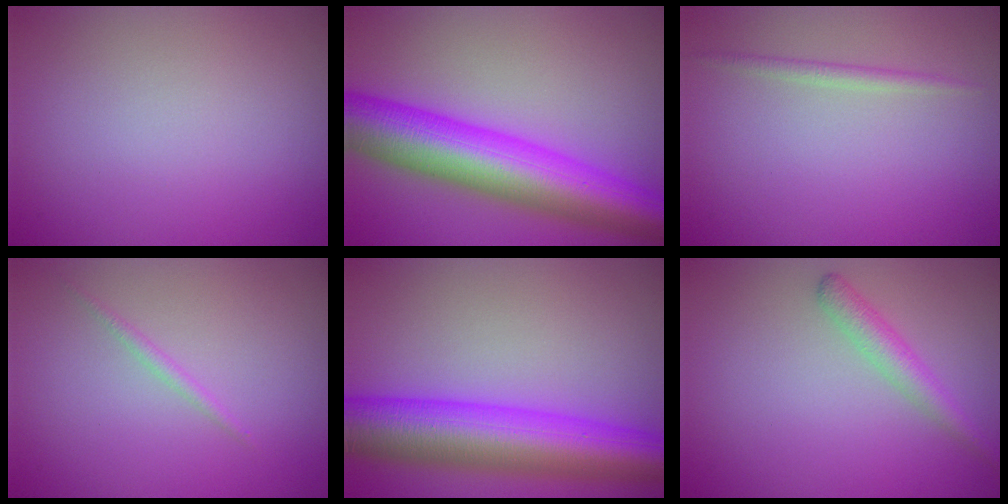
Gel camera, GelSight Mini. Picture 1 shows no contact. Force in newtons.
{"total": 11.3, "press": 11.3, "slide": 0.1}
{"total": 1.1, "press": 1.1, "slide": 0.1}
{"total": 0.8, "press": 0.8, "slide": 0.0}
{"total": 10.6, "press": 10.6, "slide": 0.3}
{"total": 2.2, "press": 2.2, "slide": 0.1}